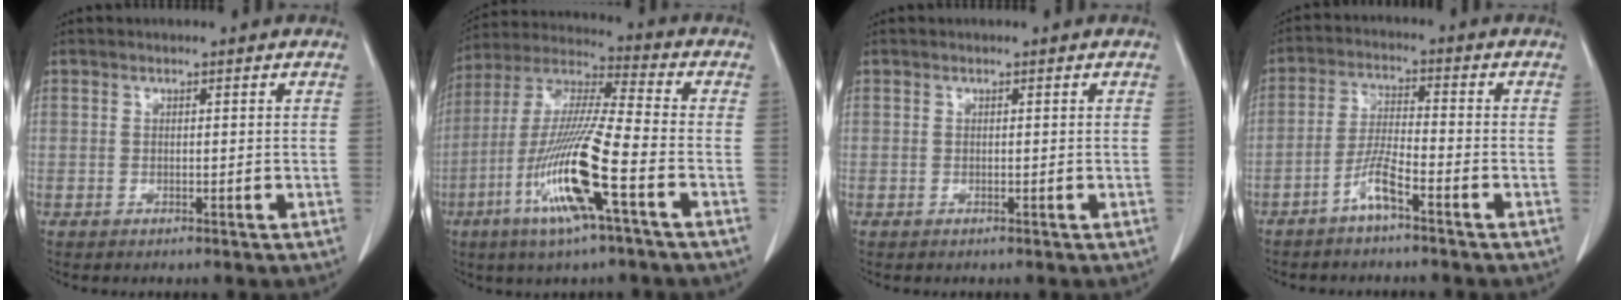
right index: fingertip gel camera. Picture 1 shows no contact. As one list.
[{"total": 16.1, "force": [-6.1, 0.3, 14.9], "torque": [-0.307, -0.016, -0.121]}, {"total": 0.0}, {"total": 4.9, "force": [-3.2, 0.3, 3.7], "torque": [-0.079, 0.005, -0.066]}]